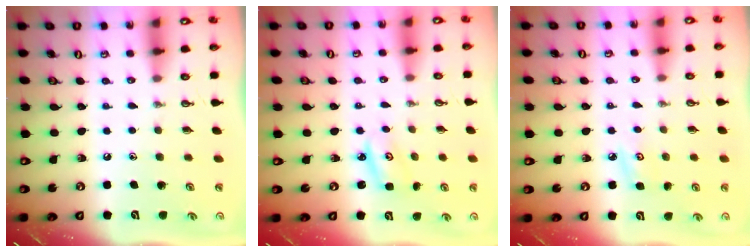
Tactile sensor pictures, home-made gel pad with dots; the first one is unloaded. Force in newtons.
{"total": 2.8, "press": 2.8, "slide": 0.2}
{"total": 3.7, "press": 3.6, "slide": 0.4}